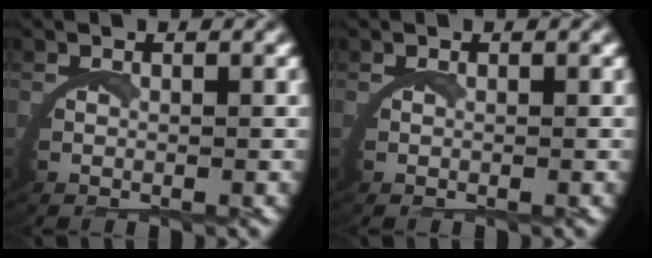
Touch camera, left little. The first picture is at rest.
{"total": 0.0}